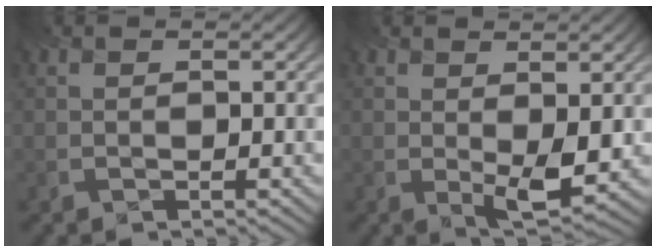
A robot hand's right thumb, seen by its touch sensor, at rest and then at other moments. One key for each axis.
{"total": 3.9, "fx": 0.3, "fy": 1.4, "fz": 3.7, "tx": -0.070, "ty": -0.012, "tz": 0.012}